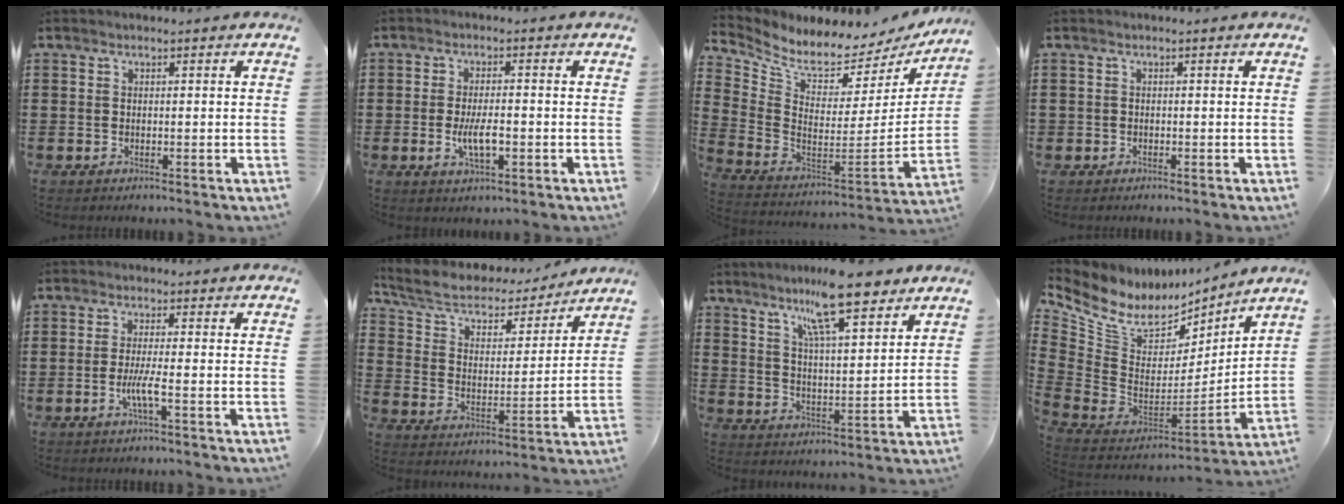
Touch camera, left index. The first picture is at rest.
{"total": 5.2, "force": [-1.1, 1.8, 4.7], "torque": [-0.094, -0.001, -0.022]}
{"total": 5.0, "force": [4.6, 1.2, 1.6], "torque": [-0.064, -0.058, 0.074]}
{"total": 0.7, "force": [-0.6, 0.4, -0.1], "torque": [0.001, 0.003, -0.014]}
{"total": 3.8, "force": [-1.4, 0.0, 3.6], "torque": [-0.068, -0.007, -0.029]}
{"total": 5.9, "force": [4.9, 2.2, 2.4], "torque": [-0.072, -0.032, 0.080]}
{"total": 10.8, "force": [8.2, 1.4, 6.8], "torque": [-0.128, -0.030, 0.140]}
{"total": 8.5, "force": [5.6, 5.2, 3.8], "torque": [-0.113, -0.039, 0.104]}